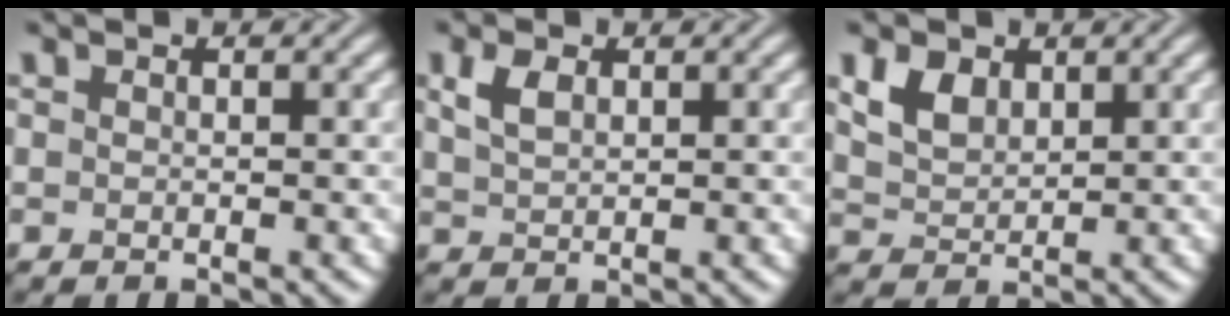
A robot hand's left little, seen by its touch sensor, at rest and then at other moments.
{"total": 2.1, "force": [1.1, 1.1, 1.5], "torque": [-0.036, 0.004, 0.025]}
{"total": 3.1, "force": [1.6, 2.0, 1.7], "torque": [-0.042, 0.000, 0.034]}